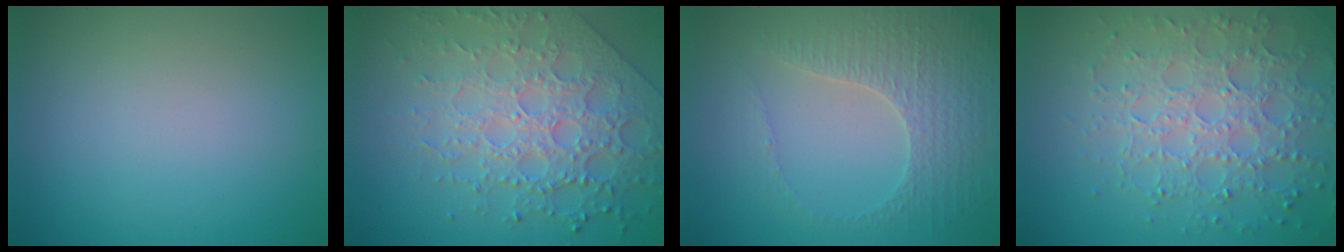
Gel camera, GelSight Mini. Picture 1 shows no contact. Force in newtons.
{"total": 7.2, "press": 5.4, "slide": 4.8}
{"total": 3.3, "press": 3.1, "slide": 1.0}
{"total": 6.0, "press": 5.0, "slide": 3.3}